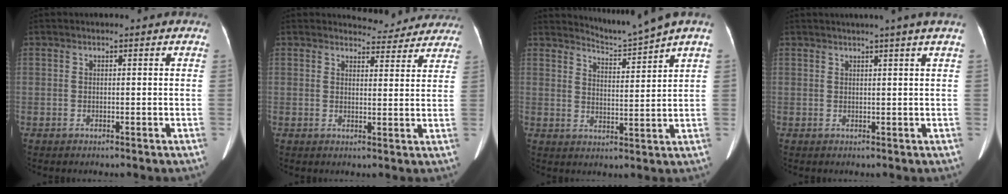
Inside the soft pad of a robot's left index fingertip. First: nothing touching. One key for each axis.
{"total": 7.7, "fx": 7.4, "fy": 2.1, "fz": -0.1, "tx": 0.019, "ty": -0.008, "tz": 0.072}
{"total": 4.9, "fx": 4.4, "fy": -2.1, "fz": 0.0, "tx": -0.006, "ty": -0.025, "tz": 0.087}
{"total": 3.9, "fx": 3.0, "fy": -1.3, "fz": 2.2, "tx": -0.027, "ty": 0.006, "tz": 0.038}